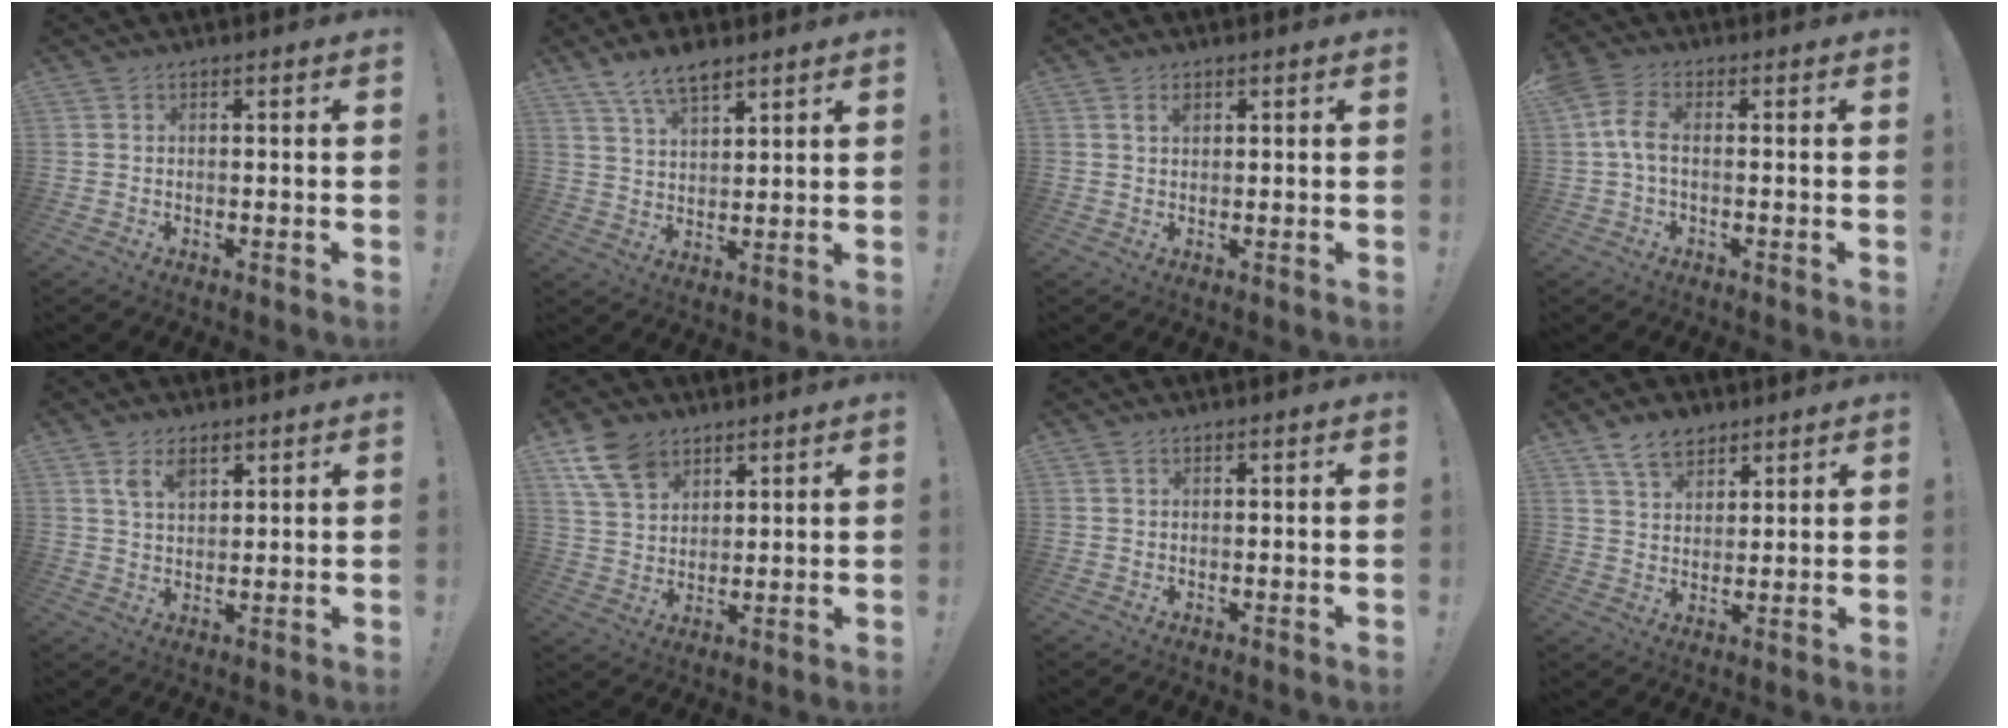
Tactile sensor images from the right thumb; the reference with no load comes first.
{"total": 8.1, "force": [5.9, 3.4, 4.5], "torque": [-0.082, -0.023, 0.111]}
{"total": 1.7, "force": [1.0, 1.0, 1.1], "torque": [-0.023, 0.001, 0.017]}
{"total": 6.3, "force": [0.1, 3.3, 5.4], "torque": [-0.120, 0.003, 0.004]}
{"total": 5.3, "force": [3.5, 2.8, 2.9], "torque": [-0.050, -0.014, 0.064]}
{"total": 10.9, "force": [6.5, 7.1, 5.1], "torque": [-0.097, -0.022, 0.130]}
{"total": 0.0}
{"total": 7.8, "force": [5.6, 4.6, 3.1], "torque": [-0.058, -0.022, 0.105]}